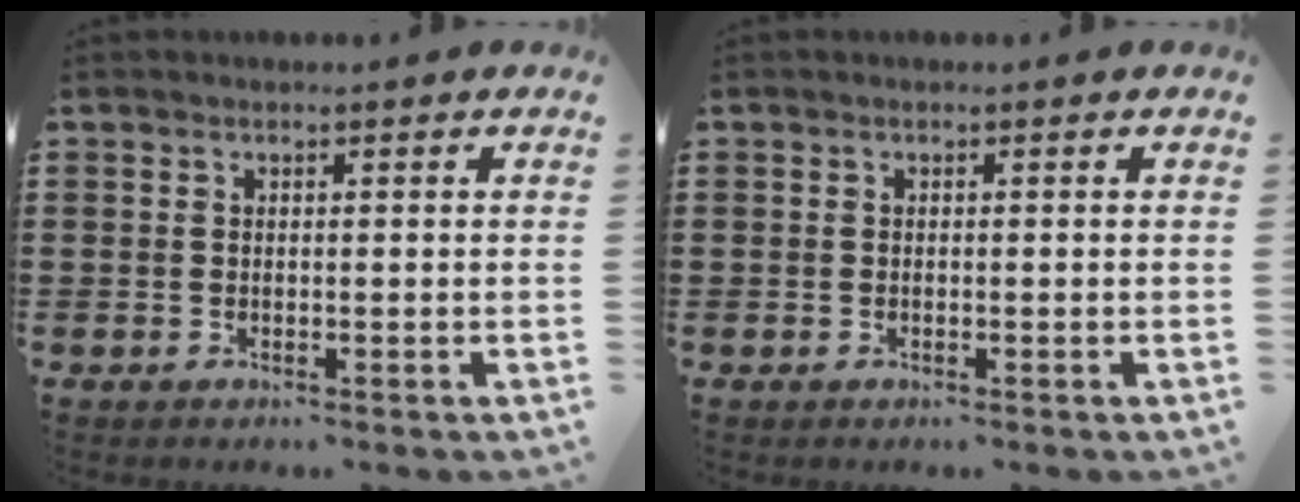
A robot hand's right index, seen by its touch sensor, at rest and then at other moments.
{"total": 0.0}